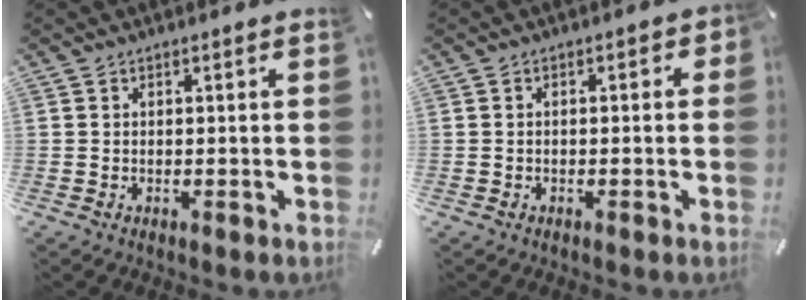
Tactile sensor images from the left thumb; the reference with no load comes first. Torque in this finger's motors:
{"motor_torque": [0.56, 0.44, 0.12, -0.03, -0.05]}